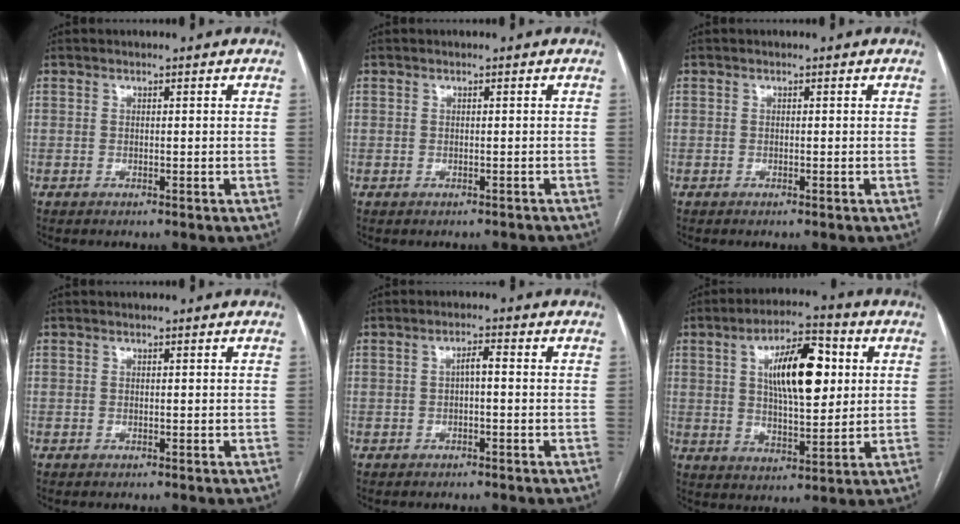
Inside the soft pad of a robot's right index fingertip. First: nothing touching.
{"total": 1.2, "force": [-0.9, 0.7, -0.1], "torque": [0.005, 0.003, -0.011]}
{"total": 0.0}
{"total": 0.0}
{"total": 2.1, "force": [-0.1, 0.5, 2.0], "torque": [-0.034, 0.007, -0.002]}
{"total": 13.2, "force": [3.3, 4.5, 12.0], "torque": [-0.202, 0.017, 0.055]}